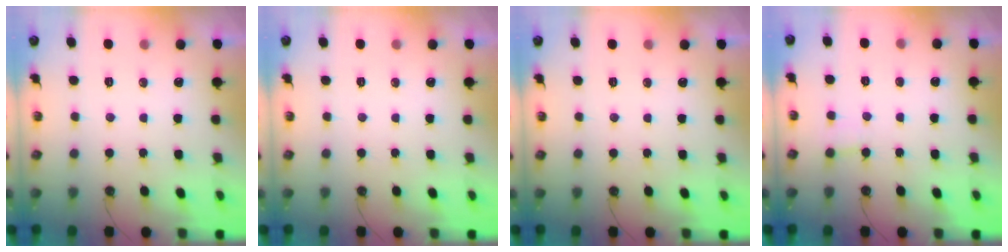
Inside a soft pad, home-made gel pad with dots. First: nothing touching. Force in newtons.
{"total": 0.0}
{"total": 0.0}
{"total": 3.5, "press": 3.5, "slide": 0.3}